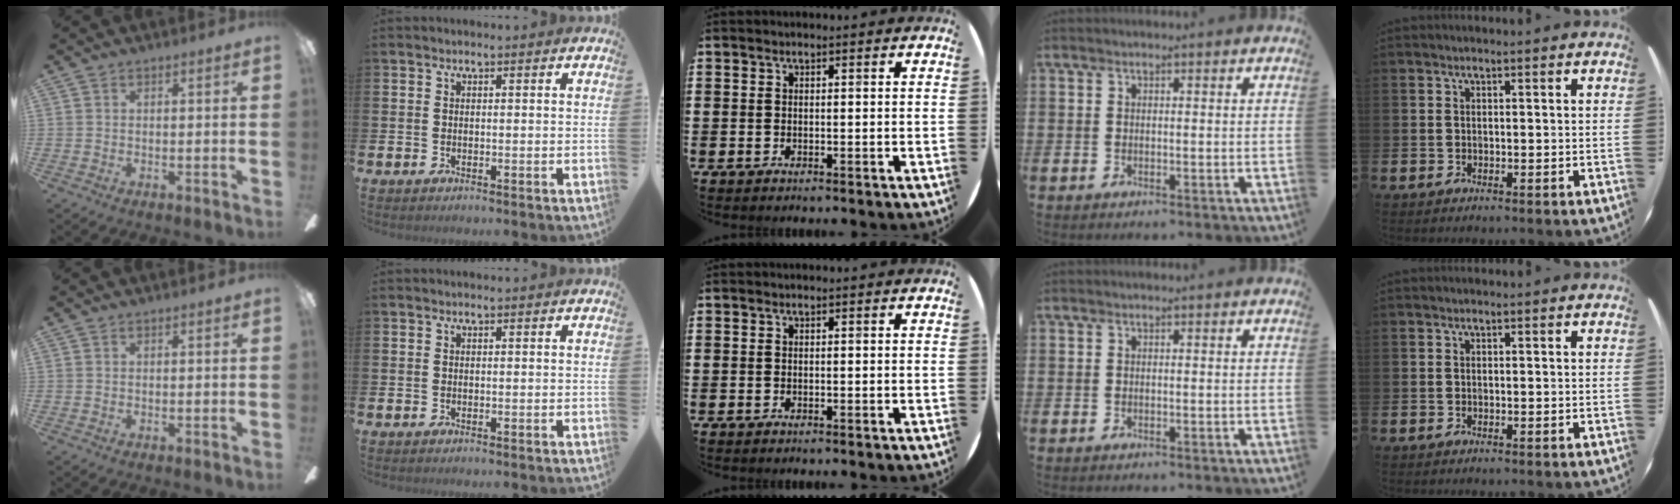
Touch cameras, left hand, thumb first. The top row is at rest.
{}